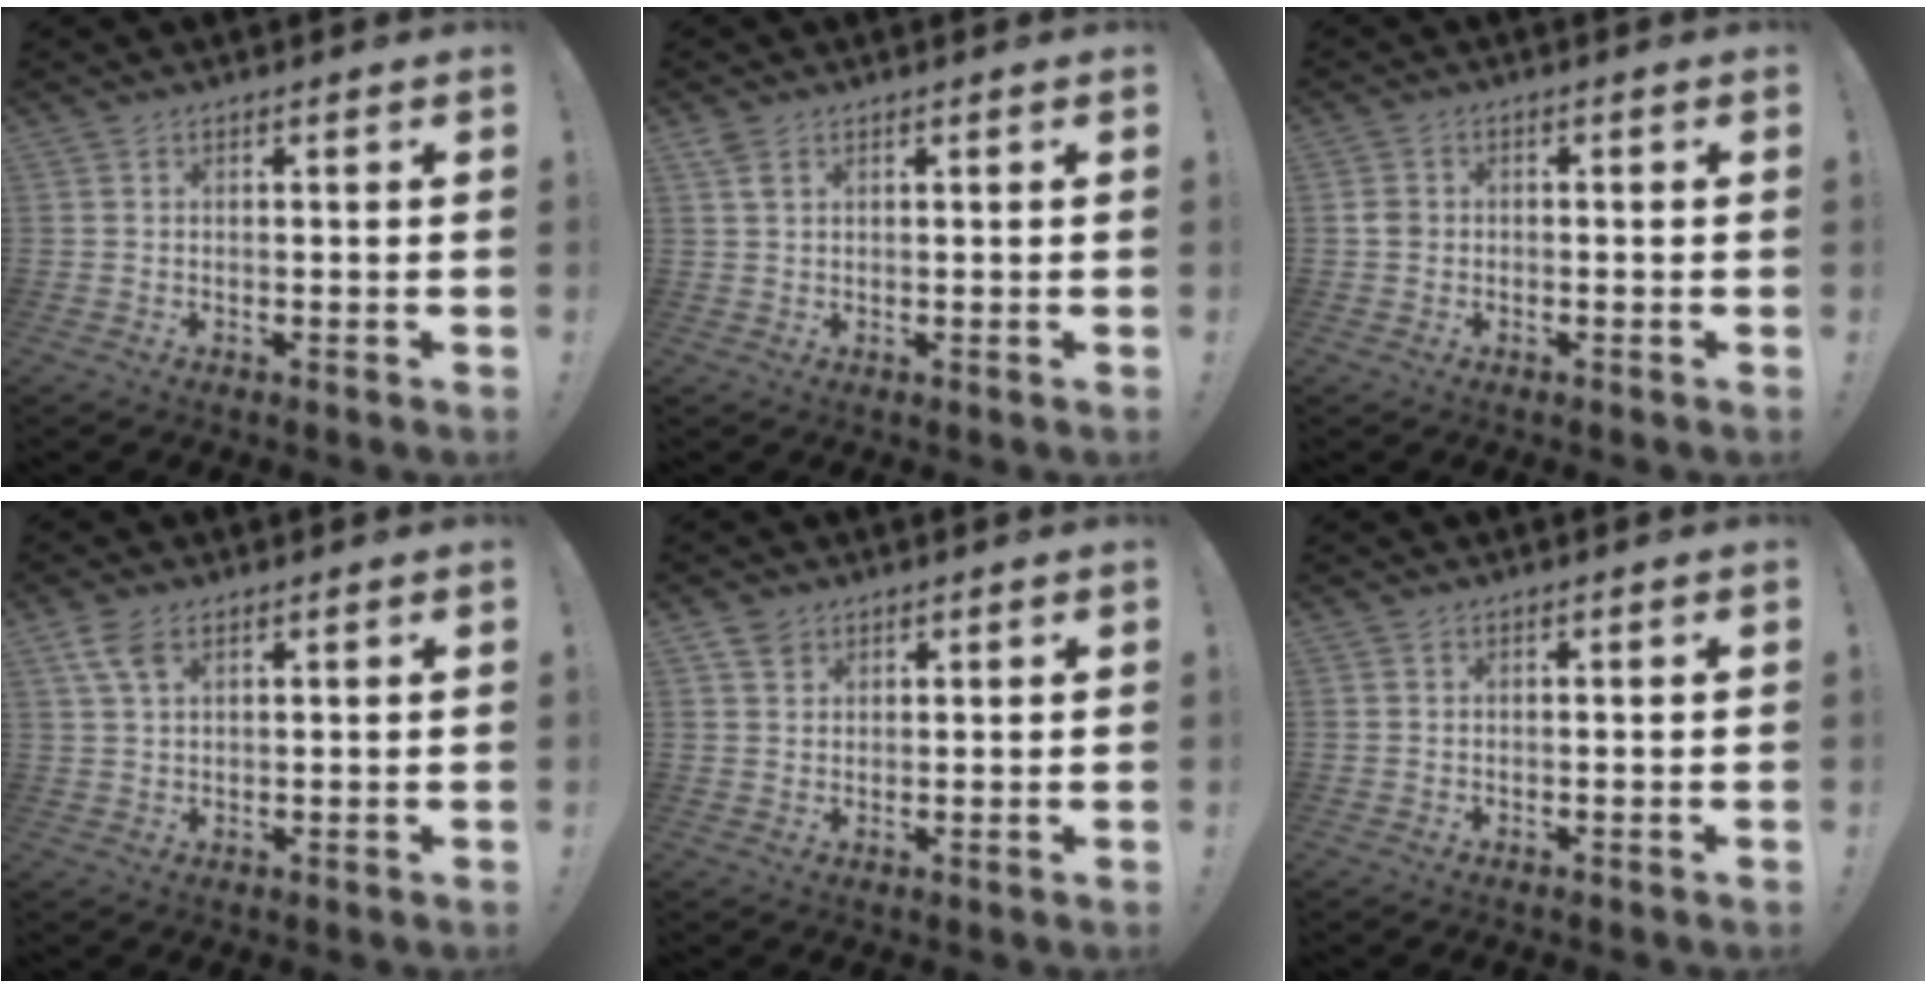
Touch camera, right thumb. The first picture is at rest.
{"total": 2.4, "force": [1.4, 1.1, 1.6], "torque": [-0.028, -0.005, 0.025]}
{"total": 2.4, "force": [-1.0, 1.8, 1.2], "torque": [-0.027, 0.012, -0.017]}
{"total": 5.6, "force": [2.9, 2.7, 3.9], "torque": [-0.076, -0.007, 0.056]}
{"total": 3.2, "force": [2.2, 2.1, 0.9], "torque": [-0.008, -0.009, 0.040]}
{"total": 0.0}